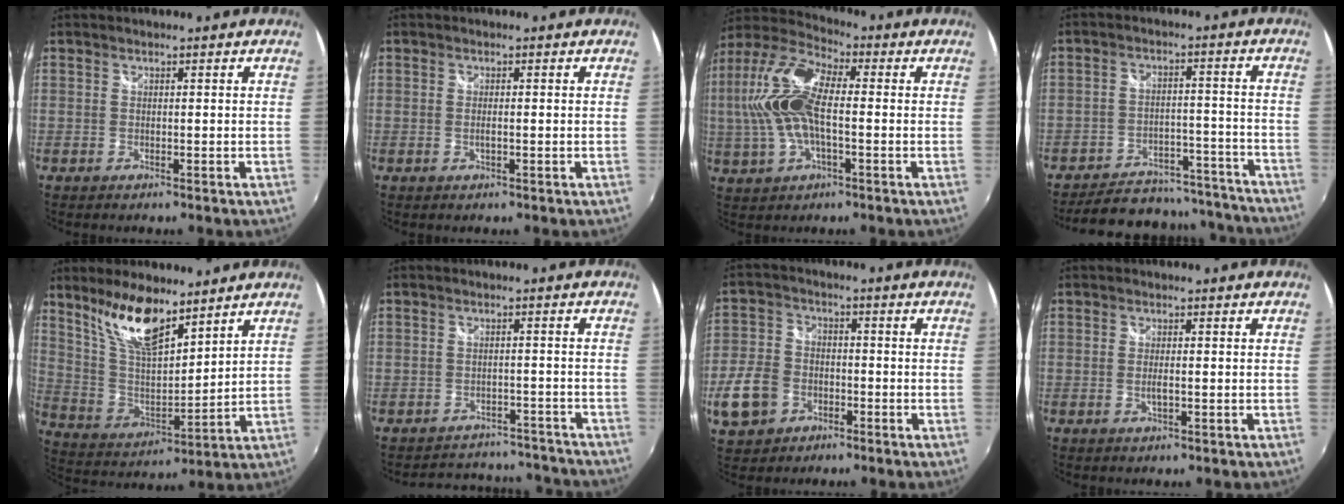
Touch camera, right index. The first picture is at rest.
{"total": 1.1, "force": [-0.2, 0.2, 1.1], "torque": [-0.023, -0.001, -0.004]}
{"total": 14.6, "force": [-0.1, 6.3, 13.1], "torque": [-0.268, 0.011, -0.008]}
{"total": 21.5, "force": [-19.0, 7.8, 6.2], "torque": [-0.130, 0.044, -0.229]}
{"total": 14.1, "force": [9.9, 4.6, 8.9], "torque": [-0.168, 0.004, 0.200]}
{"total": 12.5, "force": [-11.4, 4.8, 2.2], "torque": [-0.047, 0.036, -0.134]}
{"total": 10.3, "force": [-4.1, 8.0, 5.0], "torque": [-0.131, 0.011, -0.075]}
{"total": 1.9, "force": [-0.4, 0.4, 1.8], "torque": [-0.034, -0.003, -0.006]}